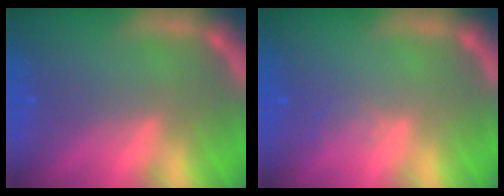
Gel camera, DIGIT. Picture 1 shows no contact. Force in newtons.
{"total": 1.0}